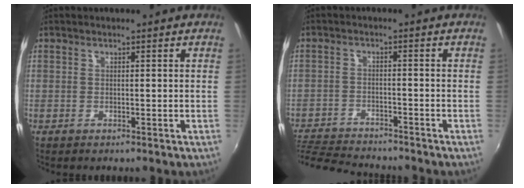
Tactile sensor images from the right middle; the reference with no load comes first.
{"total": 11.3, "force": [-10.5, 2.2, 3.5], "torque": [-0.098, -0.012, -0.180]}